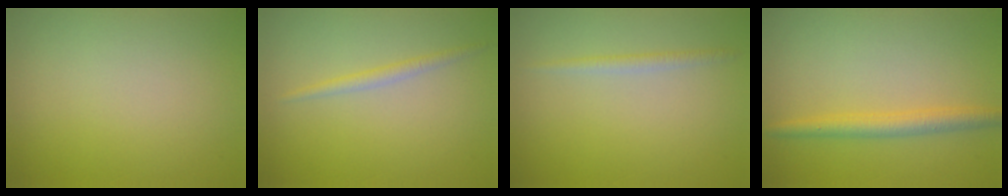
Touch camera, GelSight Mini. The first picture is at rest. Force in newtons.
{"total": 1.2, "press": 1.2, "slide": 0.0}
{"total": 1.2, "press": 1.2, "slide": 0.0}
{"total": 2.7, "press": 2.7, "slide": 0.1}